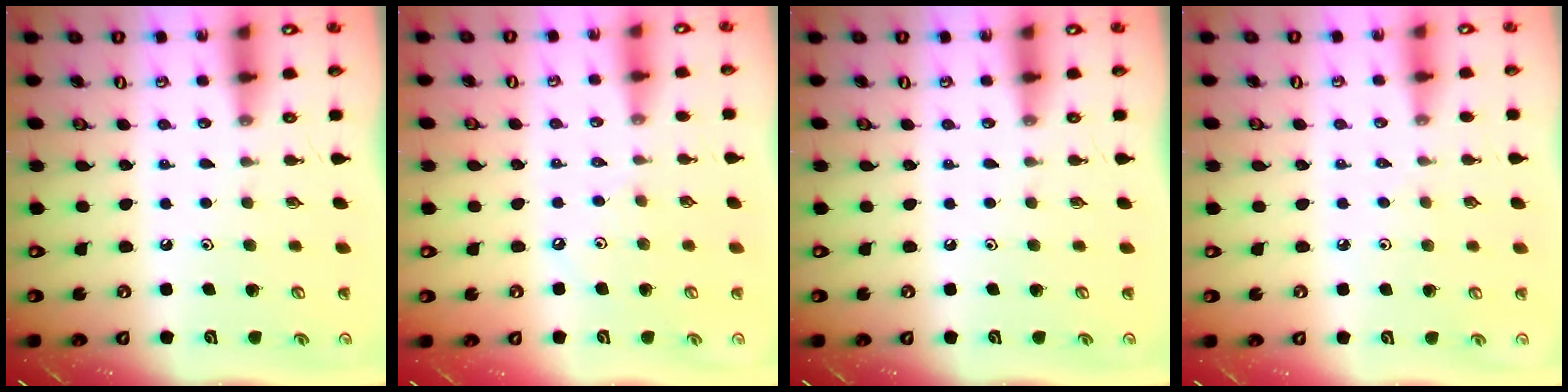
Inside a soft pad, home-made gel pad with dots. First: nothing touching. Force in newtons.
{"total": 3.4, "press": 3.3, "slide": 0.6}
{"total": 0.0}
{"total": 1.7, "press": 1.6, "slide": 0.4}